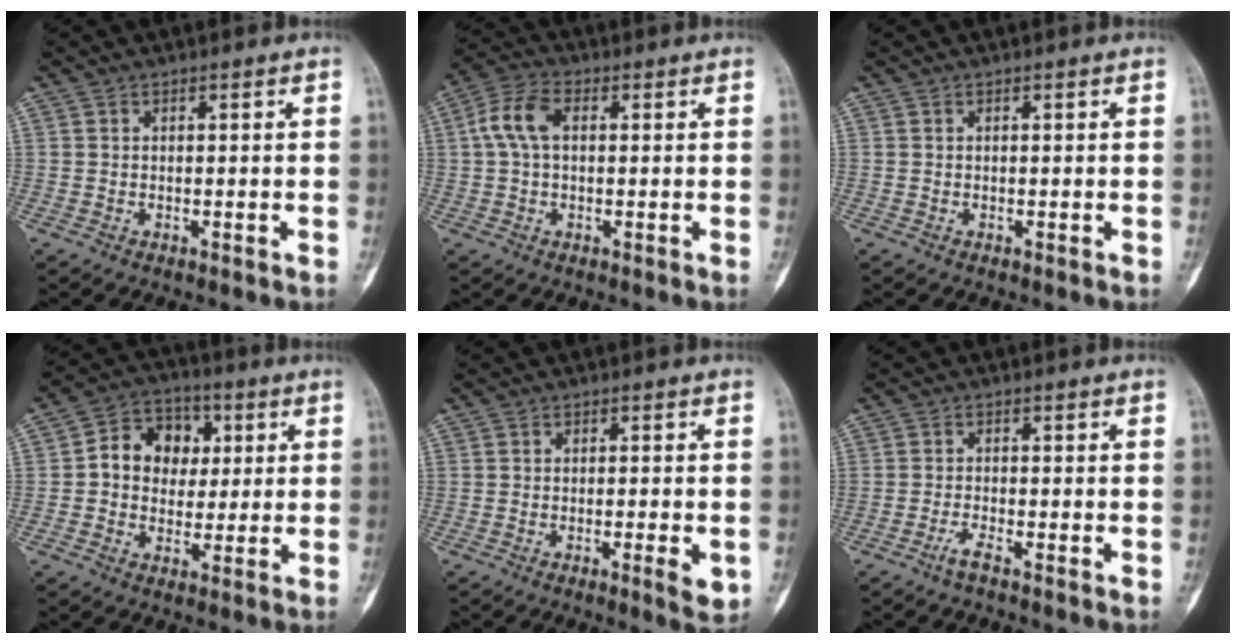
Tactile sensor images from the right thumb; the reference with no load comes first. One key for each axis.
{"total": 6.9, "fx": 1.1, "fy": 4.1, "fz": 5.5, "tx": -0.117, "ty": 0.024, "tz": 0.016}
{"total": 0.0}
{"total": 10.7, "fx": 1.6, "fy": 8.7, "fz": 6.0, "tx": -0.049, "ty": 0.016, "tz": 0.016}
{"total": 4.4, "fx": -1.4, "fy": 1.0, "fz": 4.0, "tx": -0.056, "ty": -0.004, "tz": -0.019}
{"total": 2.0, "fx": -1.5, "fy": 0.0, "fz": 1.3, "tx": -0.036, "ty": 0.002, "tz": -0.033}